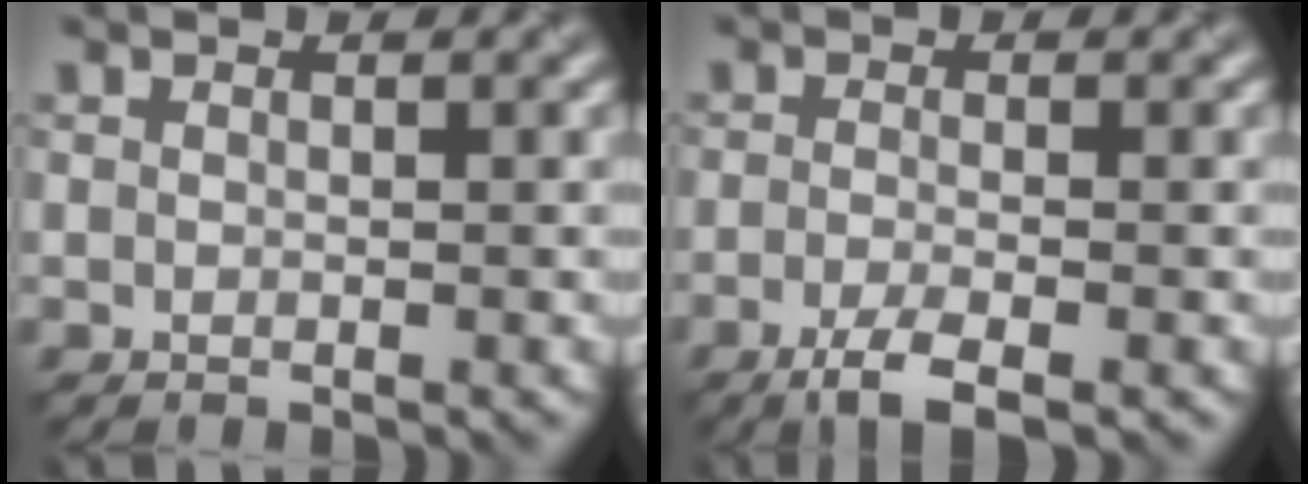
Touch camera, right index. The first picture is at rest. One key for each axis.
{"total": 3.1, "fx": -1.7, "fy": 0.7, "fz": 2.5, "tx": -0.046, "ty": -0.005, "tz": -0.039}